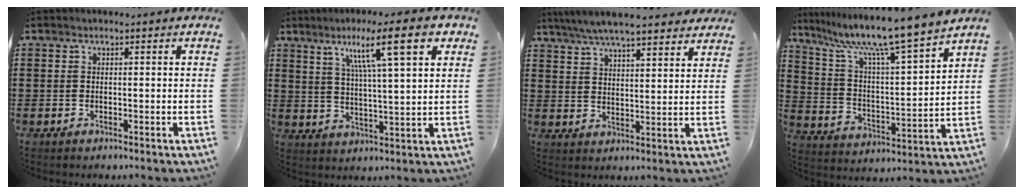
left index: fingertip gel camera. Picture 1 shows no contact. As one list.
[{"total": 12.4, "force": [7.1, 1.6, 10.1], "torque": [-0.177, -0.016, 0.109]}, {"total": 5.9, "force": [5.5, 0.5, 2.1], "torque": [-0.061, -0.019, 0.098]}, {"total": 9.7, "force": [8.4, -0.9, 4.8], "torque": [-0.127, -0.062, 0.133]}]